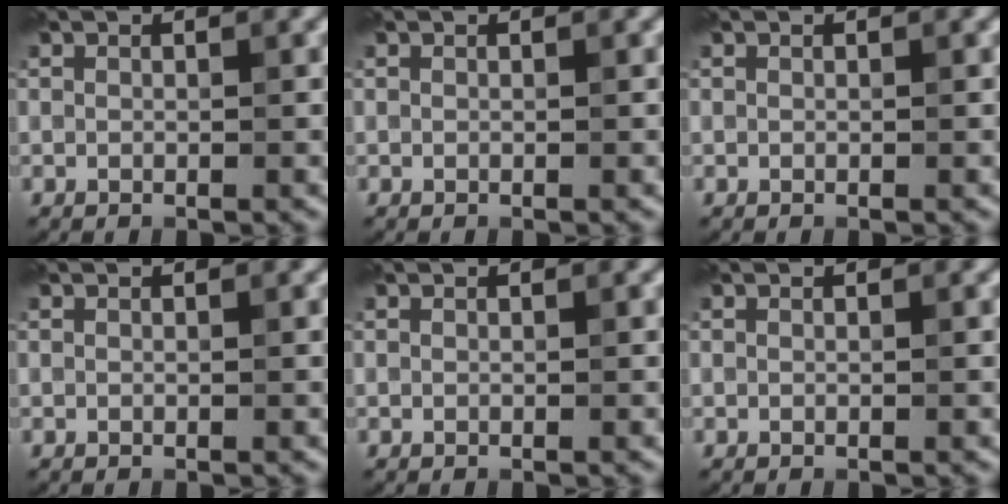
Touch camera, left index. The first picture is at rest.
{"total": 0.0}
{"total": 0.0}
{"total": 0.0}
{"total": 0.0}
{"total": 0.0}